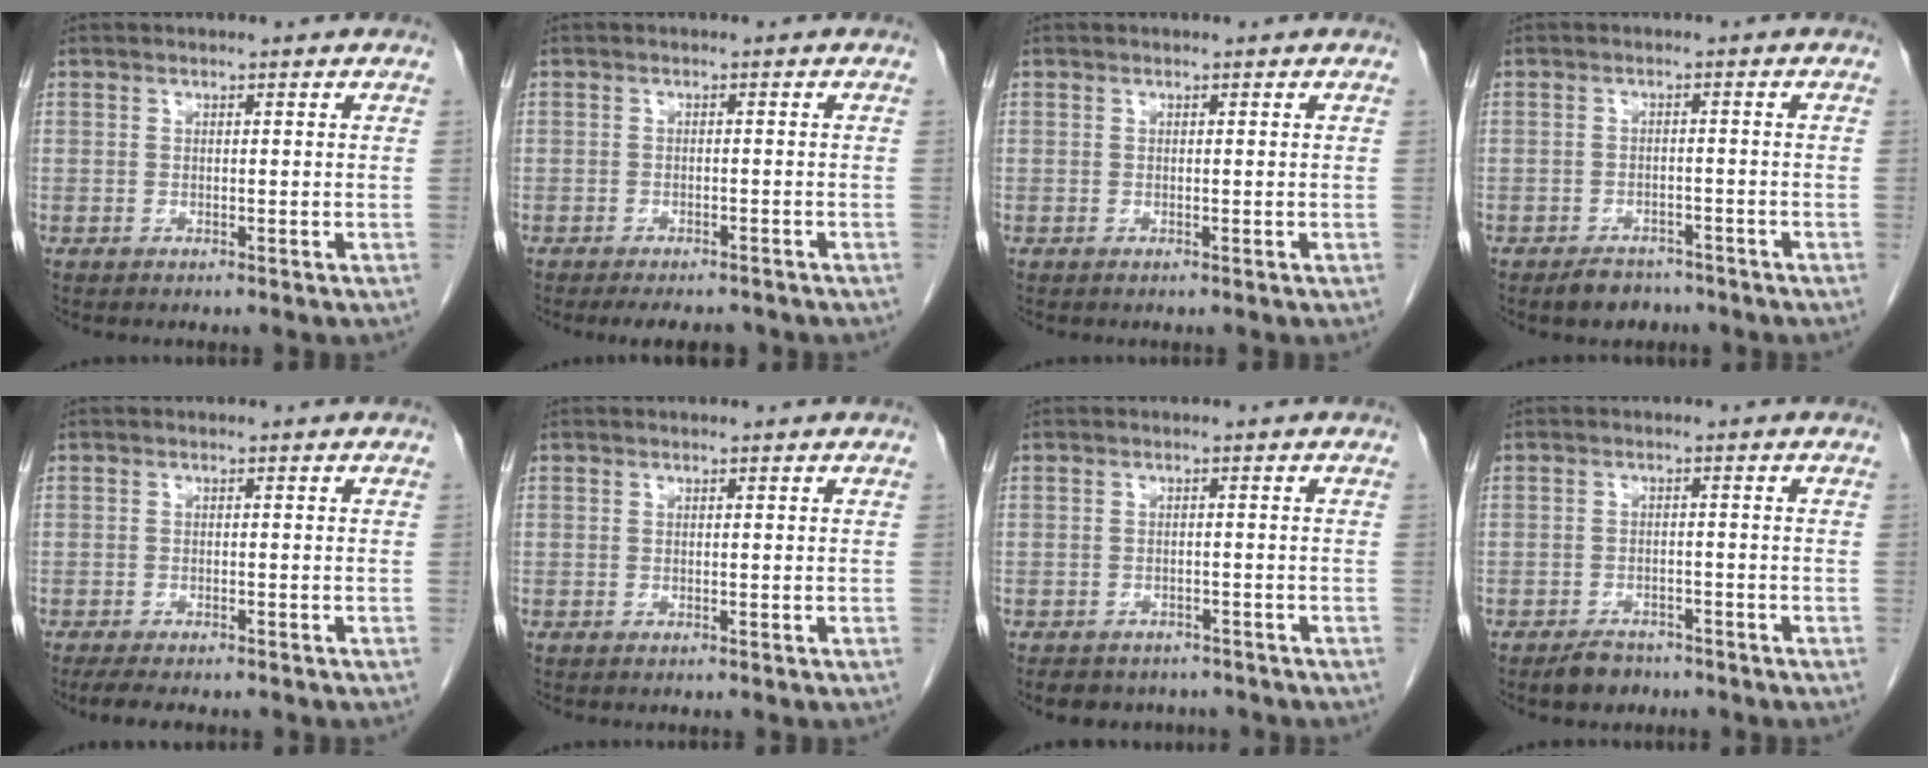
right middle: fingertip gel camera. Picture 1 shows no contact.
{"total": 5.8, "force": [-5.0, 2.0, 2.0], "torque": [-0.024, -0.007, -0.065]}
{"total": 0.0}
{"total": 3.9, "force": [-3.2, 2.0, 0.9], "torque": [-0.021, 0.001, -0.045]}
{"total": 5.9, "force": [-4.8, 1.4, 3.0], "torque": [-0.046, -0.011, -0.066]}
{"total": 0.0}
{"total": 6.8, "force": [-5.7, 3.3, 1.5], "torque": [-0.017, 0.006, -0.067]}
{"total": 3.4, "force": [-2.7, 1.7, 1.0], "torque": [-0.023, 0.000, -0.039]}